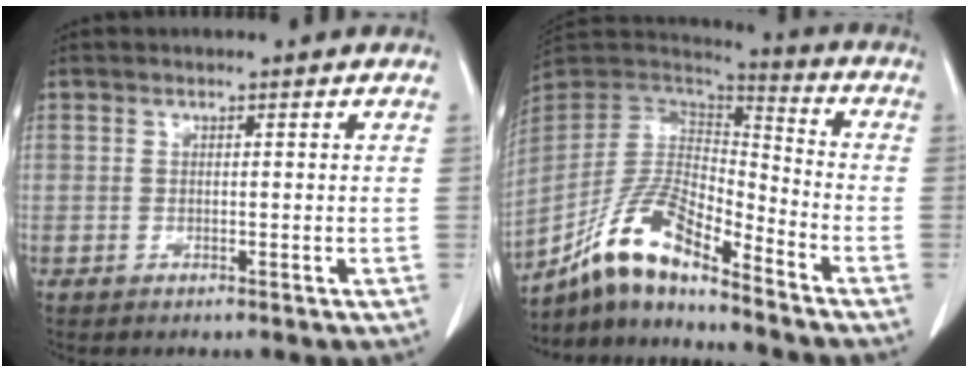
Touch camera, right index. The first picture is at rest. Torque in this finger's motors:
{"motor_torque": [-0.10, -0.03, -0.07, -0.07]}